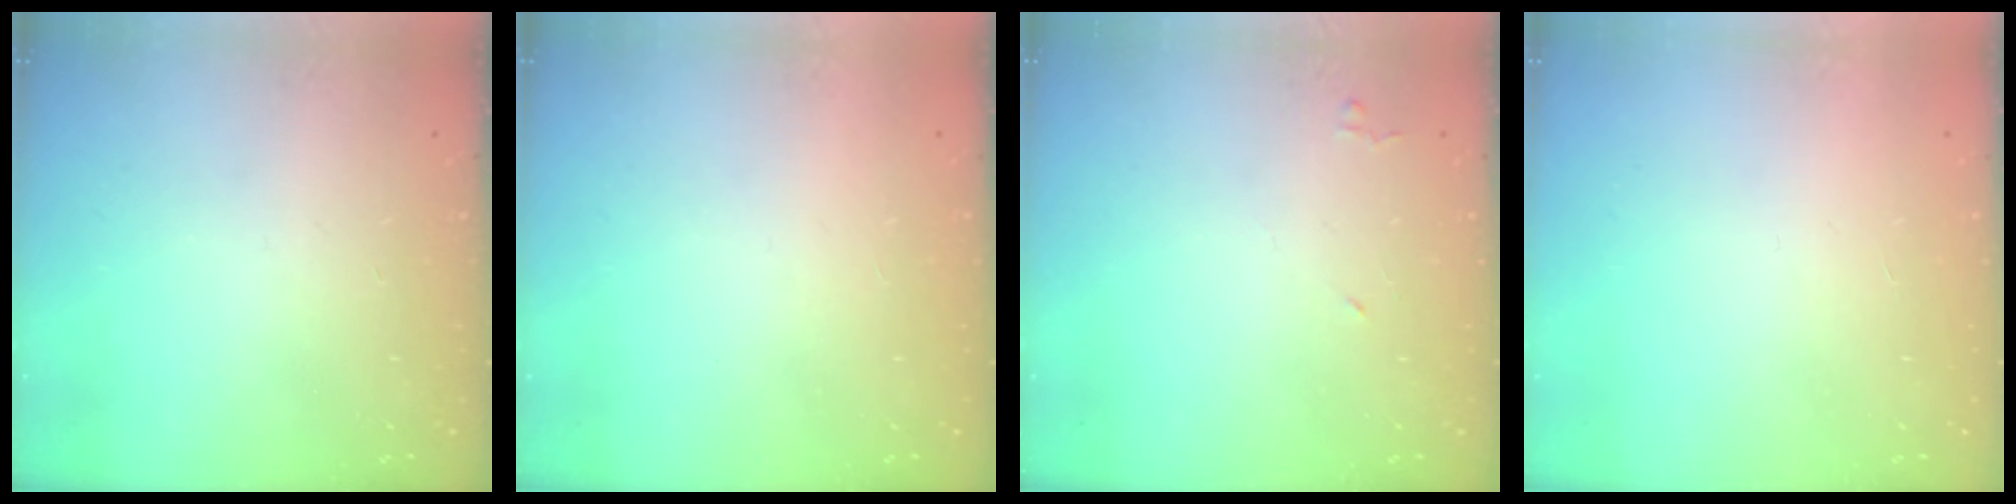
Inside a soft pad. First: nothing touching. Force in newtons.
{"total": 1.5, "press": 1.5, "slide": 0.1}
{"total": 4.0, "press": 3.9, "slide": 0.7}
{"total": 1.7, "press": 1.6, "slide": 0.1}